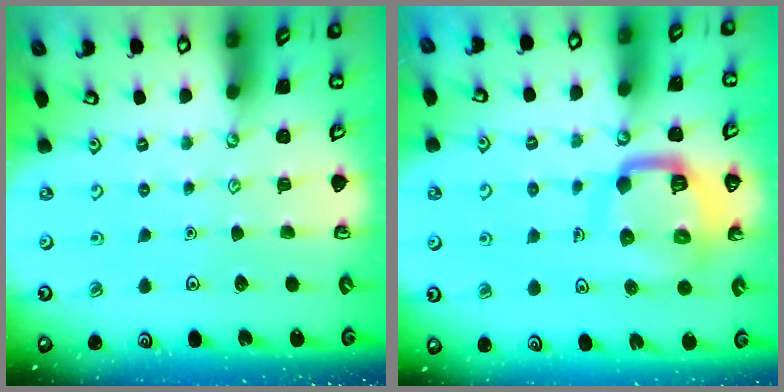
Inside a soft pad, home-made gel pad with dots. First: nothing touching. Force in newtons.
{"total": 13.0, "press": 13.0, "slide": 1.4}